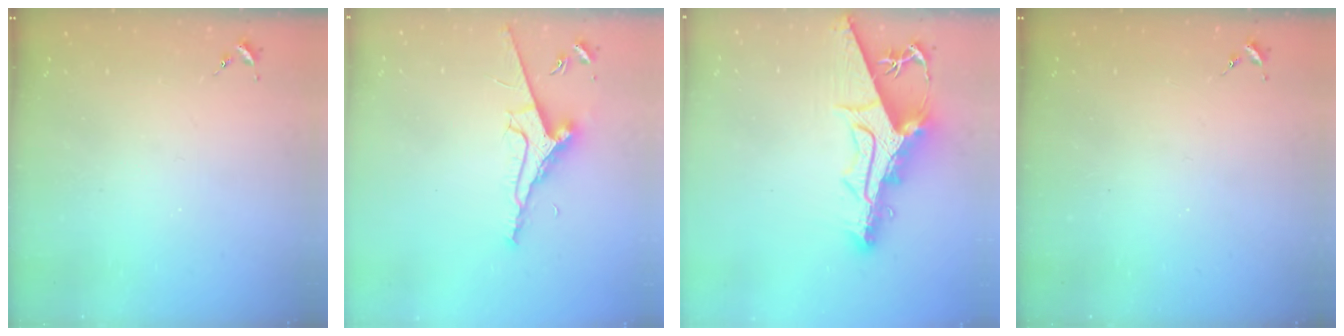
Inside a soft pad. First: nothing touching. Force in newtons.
{"total": 9.4, "press": 9.3, "slide": 1.2}
{"total": 15.9, "press": 15.8, "slide": 1.4}
{"total": 0.0}